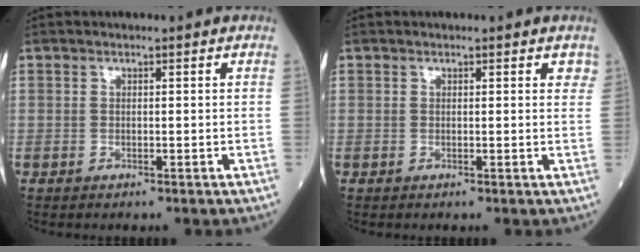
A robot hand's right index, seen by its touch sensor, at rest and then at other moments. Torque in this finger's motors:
{"motor_torque": [0.09, 0.15, -0.02, -0.01]}